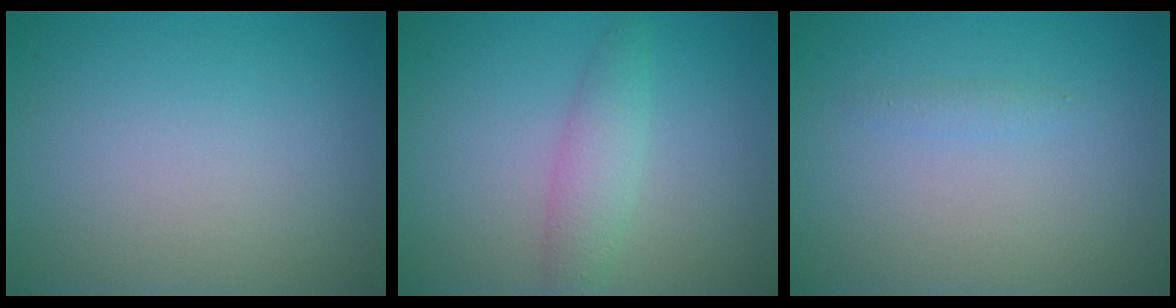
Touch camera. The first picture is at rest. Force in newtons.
{"total": 2.5, "press": 2.5, "slide": 0.1}
{"total": 0.7, "press": 0.7, "slide": 0.0}